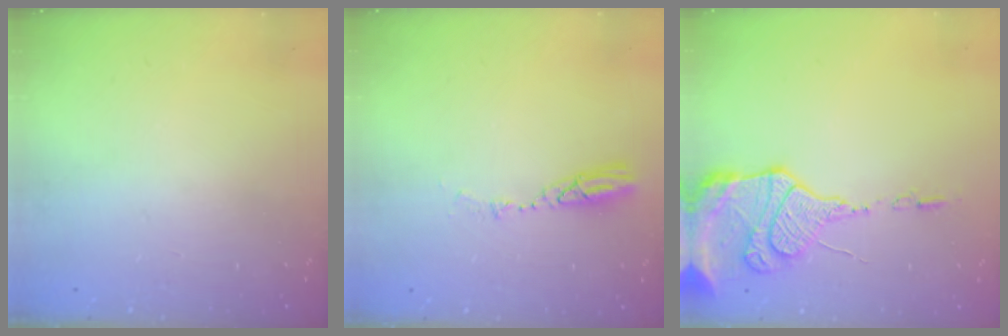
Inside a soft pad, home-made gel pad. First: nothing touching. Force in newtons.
{"total": 4.3, "press": 4.3, "slide": 0.4}
{"total": 15.6, "press": 15.1, "slide": 3.7}